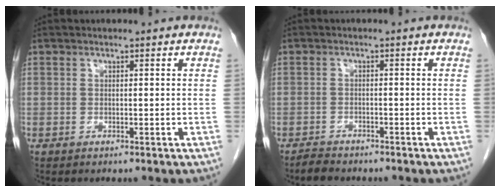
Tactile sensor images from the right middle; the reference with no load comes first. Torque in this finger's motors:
{"motor_torque": [0.03, -0.01, -0.01, 0.00]}